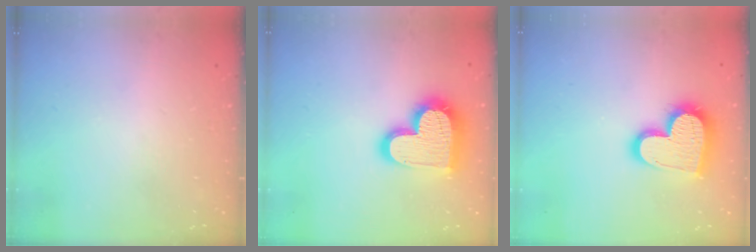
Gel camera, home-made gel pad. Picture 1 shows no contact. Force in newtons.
{"total": 19.8, "press": 19.7, "slide": 1.3}
{"total": 18.2, "press": 18.1, "slide": 1.3}